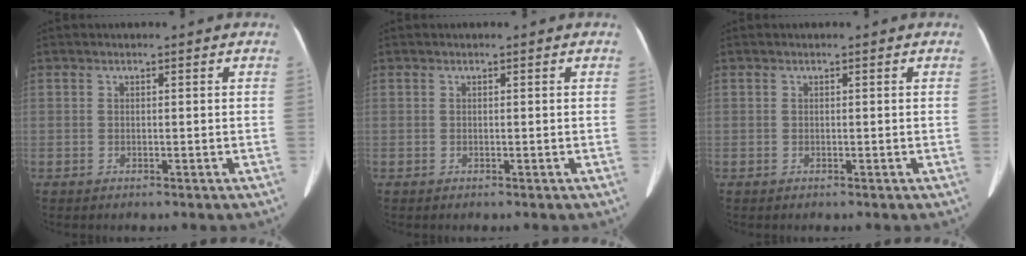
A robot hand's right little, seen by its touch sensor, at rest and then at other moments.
{"total": 0.0}
{"total": 0.0}